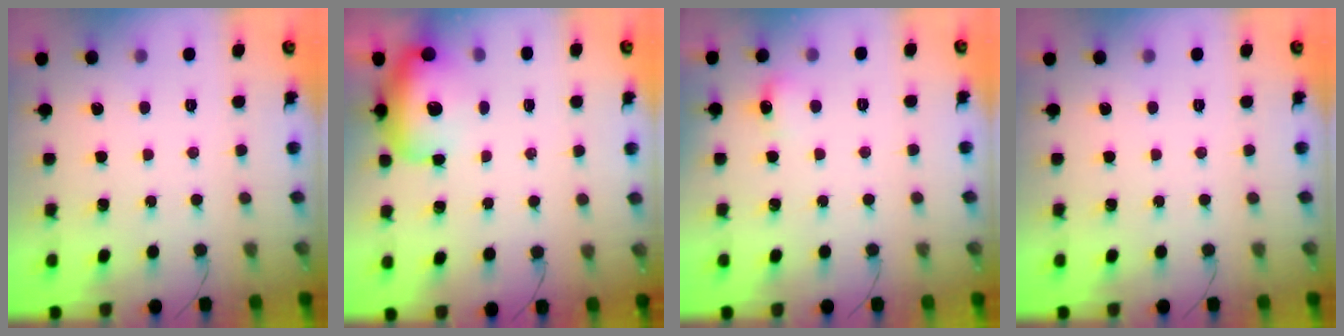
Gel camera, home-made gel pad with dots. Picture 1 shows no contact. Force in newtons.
{"total": 20.7, "press": 17.4, "slide": 11.3}
{"total": 9.1, "press": 5.0, "slide": 7.7}
{"total": 0.0}